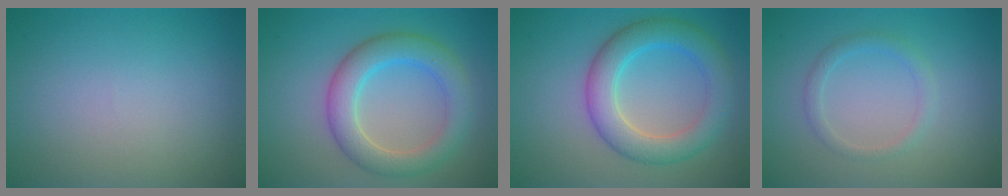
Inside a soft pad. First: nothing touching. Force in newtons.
{"total": 5.1, "press": 5.1, "slide": 0.5}
{"total": 5.4, "press": 5.4, "slide": 0.1}
{"total": 1.6, "press": 1.6, "slide": 0.0}